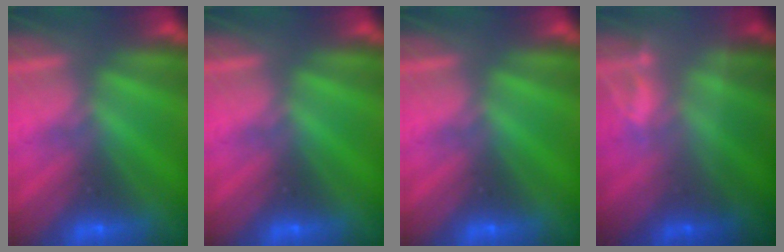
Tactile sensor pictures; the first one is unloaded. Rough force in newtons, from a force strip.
{"total": 0.0}
{"total": 0.0}
{"total": 1.8}